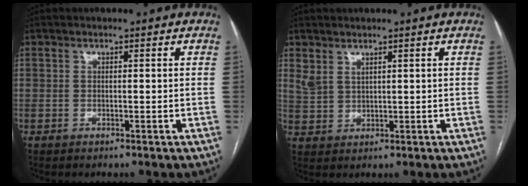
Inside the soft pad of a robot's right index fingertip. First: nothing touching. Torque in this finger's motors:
{"motor_torque": [0.00, 0.03, 0.01, 0.03]}